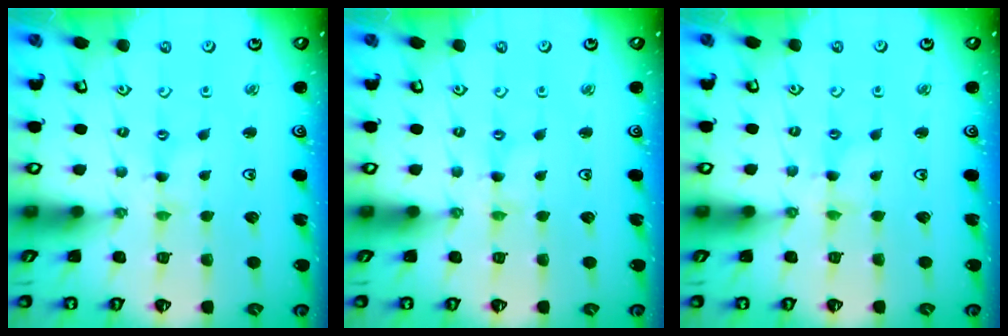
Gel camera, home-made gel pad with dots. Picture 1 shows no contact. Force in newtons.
{"total": 0.0}
{"total": 1.3, "press": 1.3, "slide": 0.2}